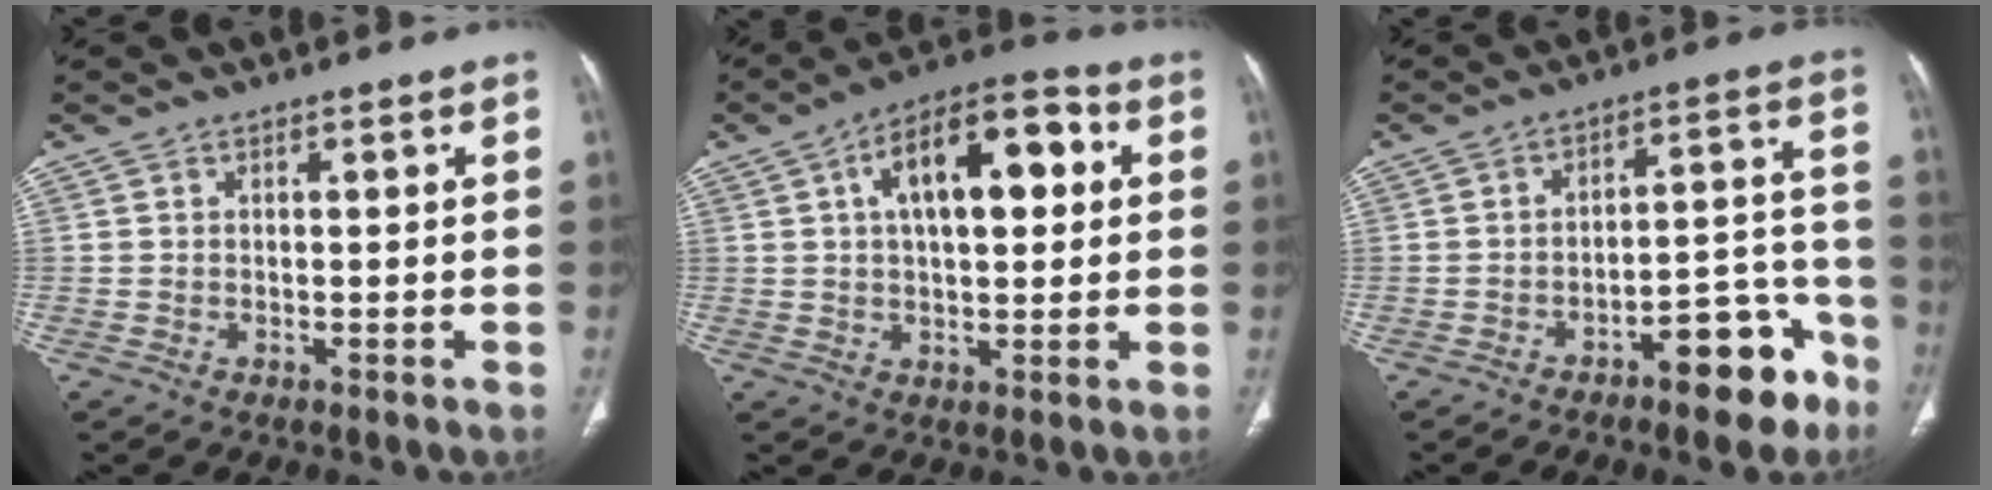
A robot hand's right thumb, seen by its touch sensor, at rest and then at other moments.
{"total": 14.8, "force": [3.6, 7.1, 12.4], "torque": [-0.173, 0.022, 0.050]}
{"total": 11.8, "force": [-7.3, 4.7, 8.0], "torque": [-0.075, 0.071, -0.102]}